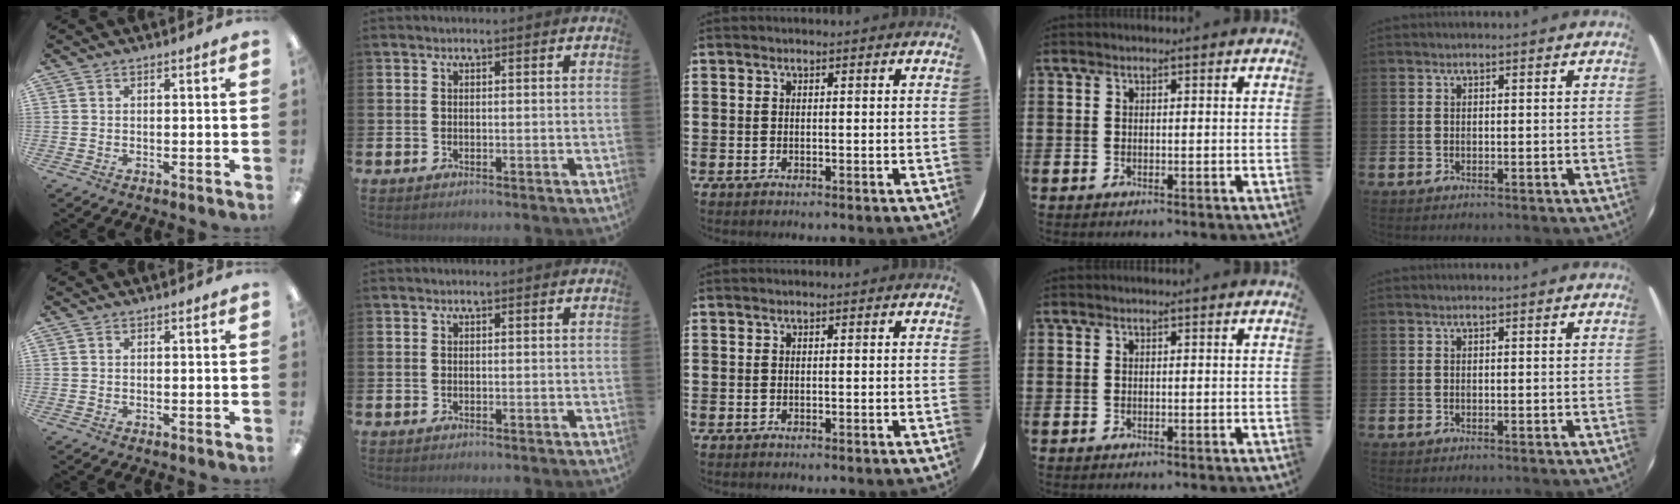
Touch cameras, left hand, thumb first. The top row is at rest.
{}